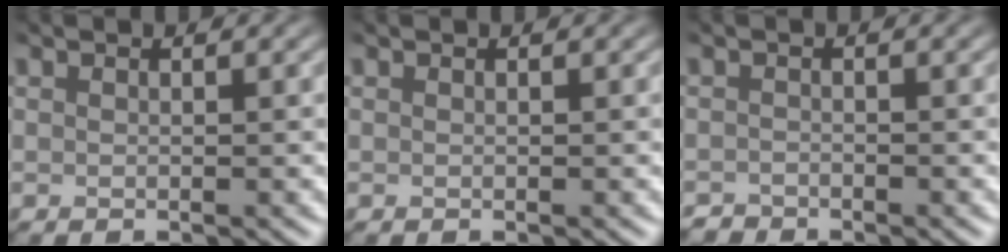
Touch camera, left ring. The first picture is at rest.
{"total": 0.0}
{"total": 1.0, "force": [-0.9, 0.1, -0.4], "torque": [-0.005, -0.007, -0.006]}